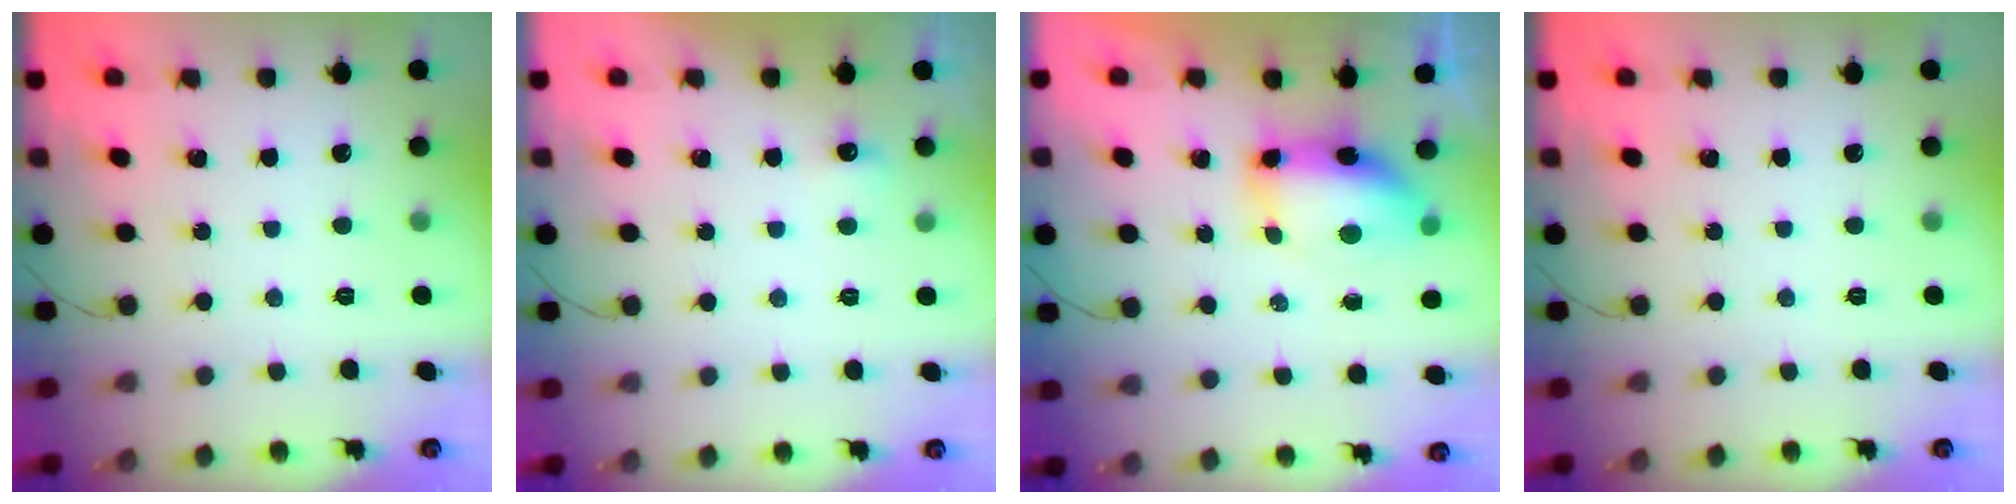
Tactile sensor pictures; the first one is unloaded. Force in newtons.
{"total": 4.2, "press": 4.1, "slide": 1.1}
{"total": 8.6, "press": 8.4, "slide": 1.6}
{"total": 0.0}